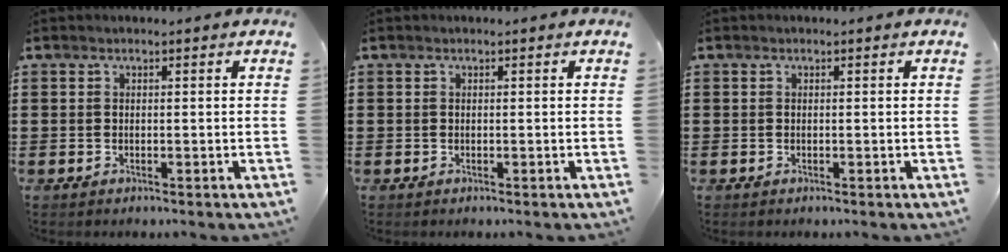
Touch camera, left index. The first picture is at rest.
{"total": 0.0}
{"total": 0.0}